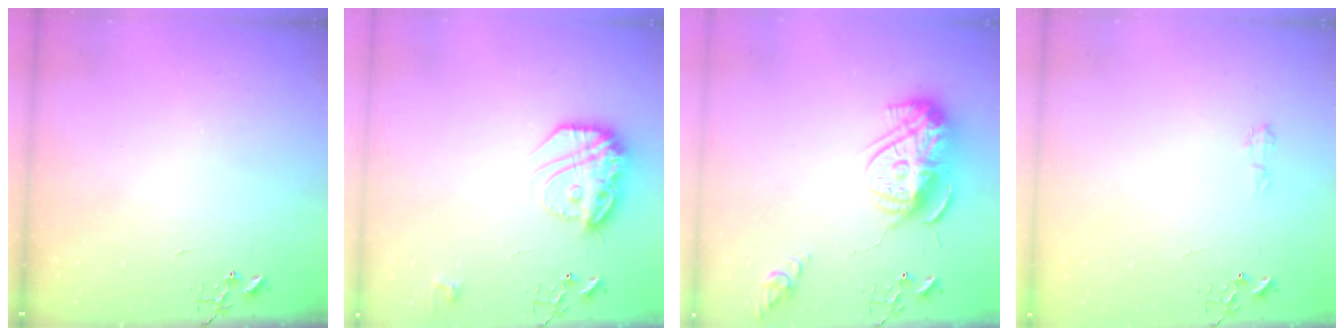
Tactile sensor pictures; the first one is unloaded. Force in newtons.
{"total": 18.0, "press": 18.0, "slide": 1.3}
{"total": 16.0, "press": 16.0, "slide": 1.5}
{"total": 5.0, "press": 5.0, "slide": 0.6}